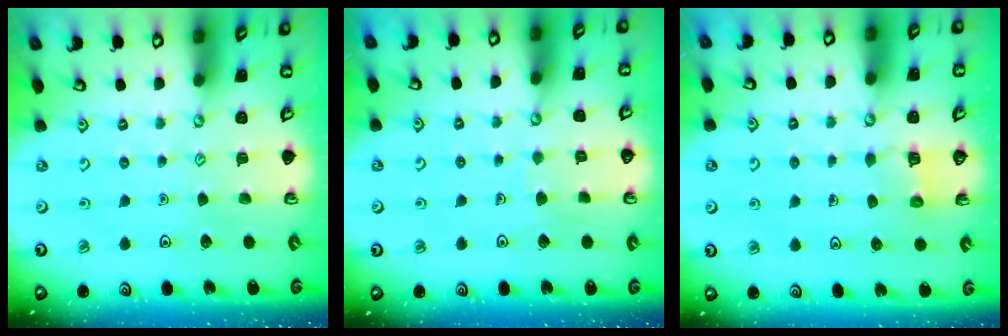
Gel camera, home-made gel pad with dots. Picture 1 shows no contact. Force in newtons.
{"total": 2.7, "press": 2.7, "slide": 0.1}
{"total": 4.1, "press": 4.1, "slide": 0.1}